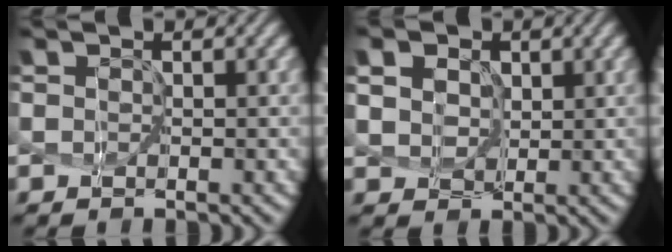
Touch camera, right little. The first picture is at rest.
{"total": 9.2, "force": [4.1, 6.6, 4.8], "torque": [-0.104, 0.031, 0.060]}